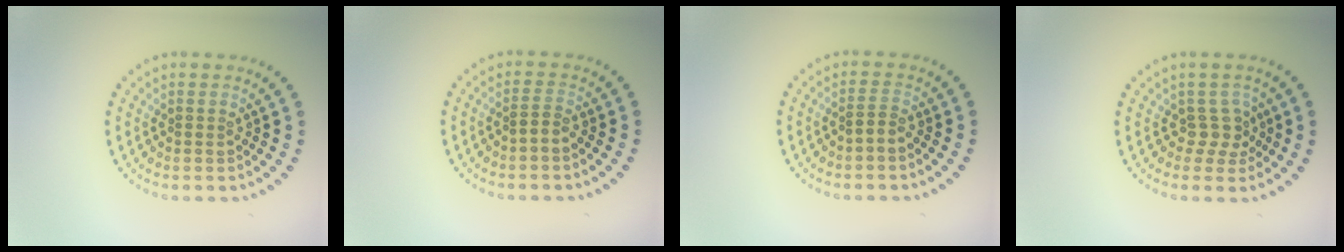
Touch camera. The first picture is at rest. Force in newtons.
{"total": 0.9, "press": 0.7, "slide": 0.5}
{"total": 0.9, "press": 0.7, "slide": 0.5}
{"total": 1.8, "press": 1.4, "slide": 1.1}